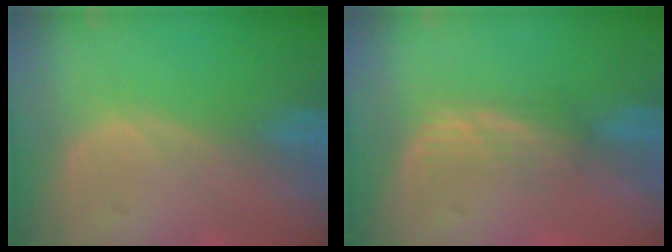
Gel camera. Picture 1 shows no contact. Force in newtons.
{"total": 2.9, "press": 2.6, "slide": 1.2}